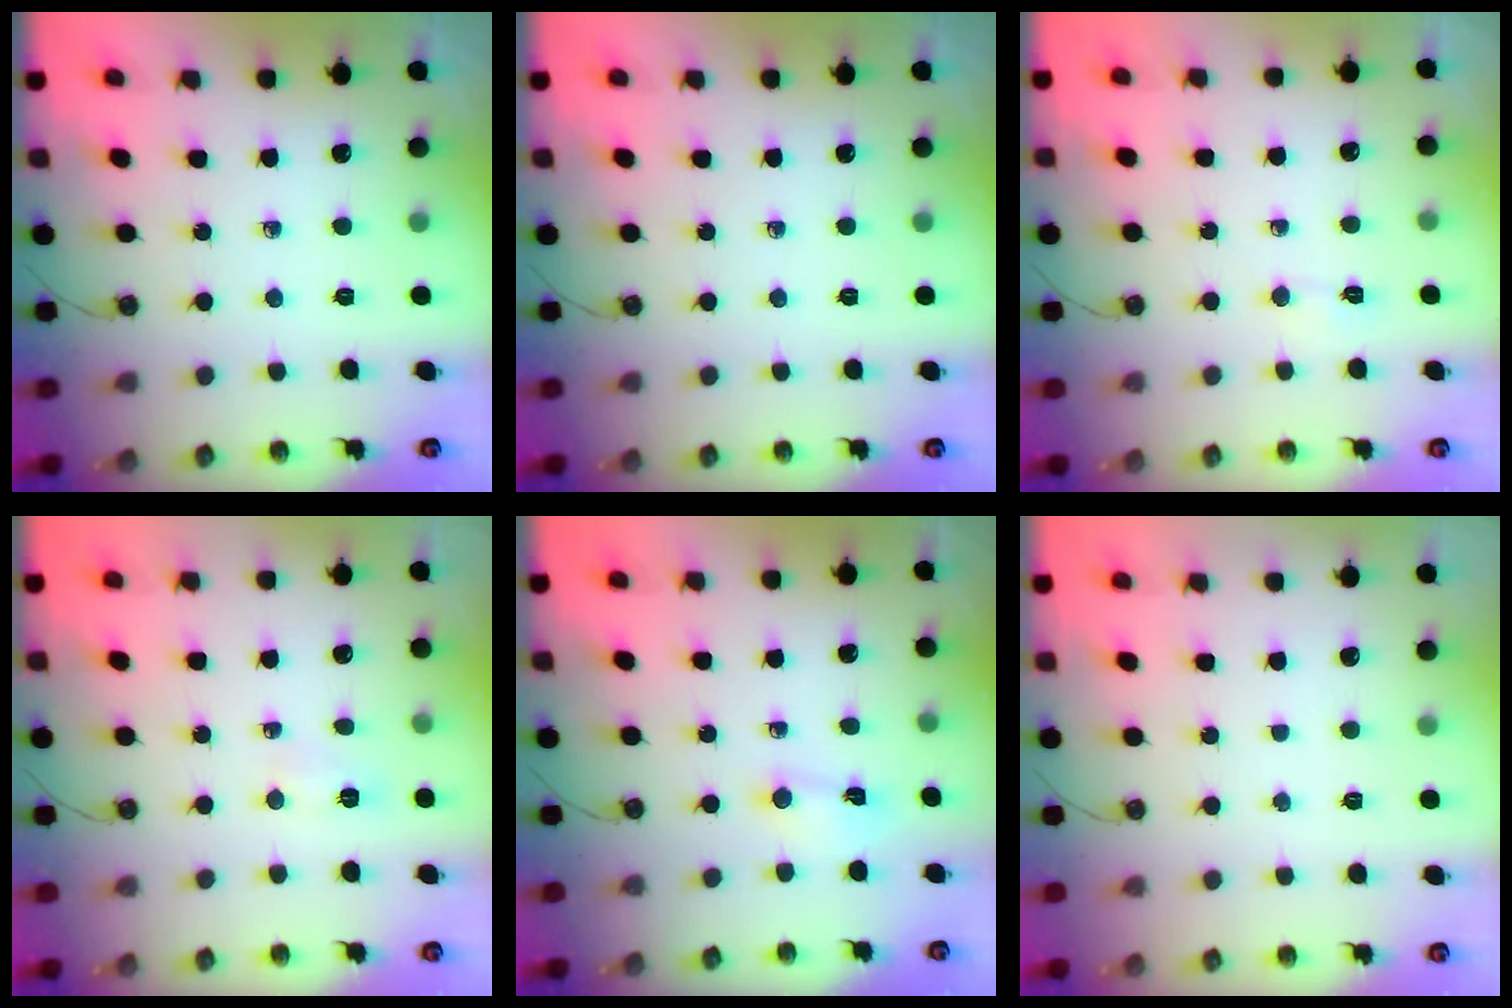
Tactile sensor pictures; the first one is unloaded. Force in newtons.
{"total": 0.0}
{"total": 2.8, "press": 2.8, "slide": 0.4}
{"total": 16.5, "press": 4.4, "slide": 15.9}
{"total": 2.5, "press": 2.5, "slide": 0.4}
{"total": 1.2, "press": 1.2, "slide": 0.0}